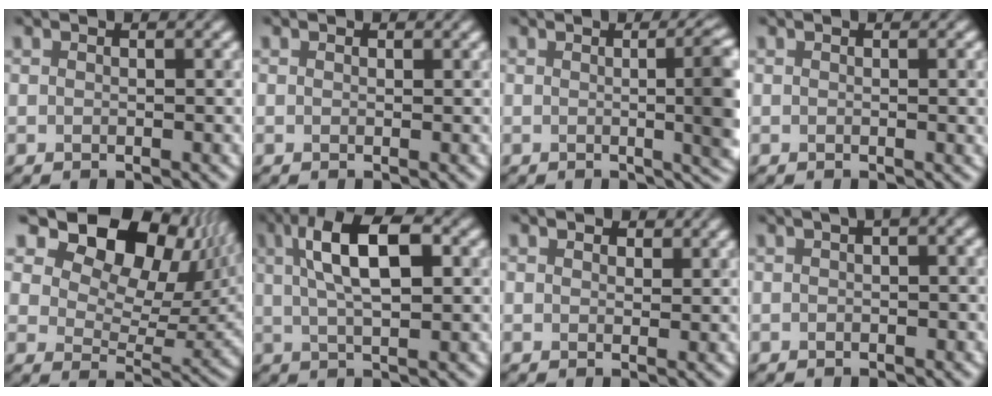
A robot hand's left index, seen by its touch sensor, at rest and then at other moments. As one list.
[{"total": 0.0}, {"total": 9.1, "force": [-0.1, 3.3, 8.5], "torque": [-0.068, 0.013, -0.007]}, {"total": 2.3, "force": [0.1, 1.0, 2.0], "torque": [-0.023, 0.007, 0.002]}, {"total": 13.2, "force": [7.9, 7.8, 7.1], "torque": [-0.104, 0.016, 0.129]}, {"total": 7.0, "force": [2.1, 2.6, 6.1], "torque": [-0.101, 0.021, 0.034]}, {"total": 0.8, "force": [0.5, 0.6, 0.2], "torque": [0.002, 0.001, 0.006]}, {"total": 2.1, "force": [0.4, 0.8, 2.0], "torque": [-0.026, 0.011, -0.002]}]